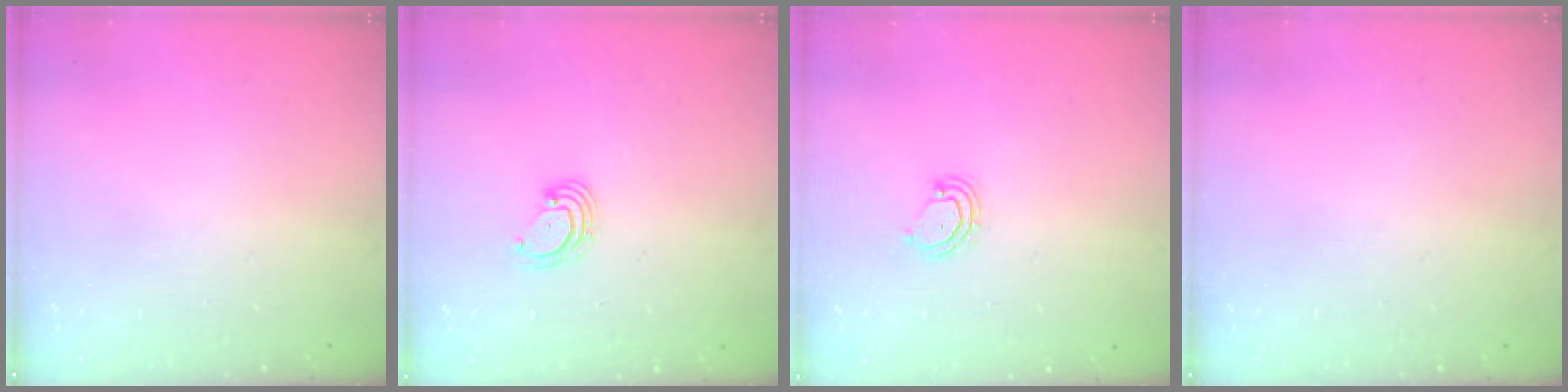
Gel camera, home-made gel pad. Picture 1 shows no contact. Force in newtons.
{"total": 2.9, "press": 2.9, "slide": 0.1}
{"total": 3.9, "press": 3.9, "slide": 0.3}
{"total": 0.0}